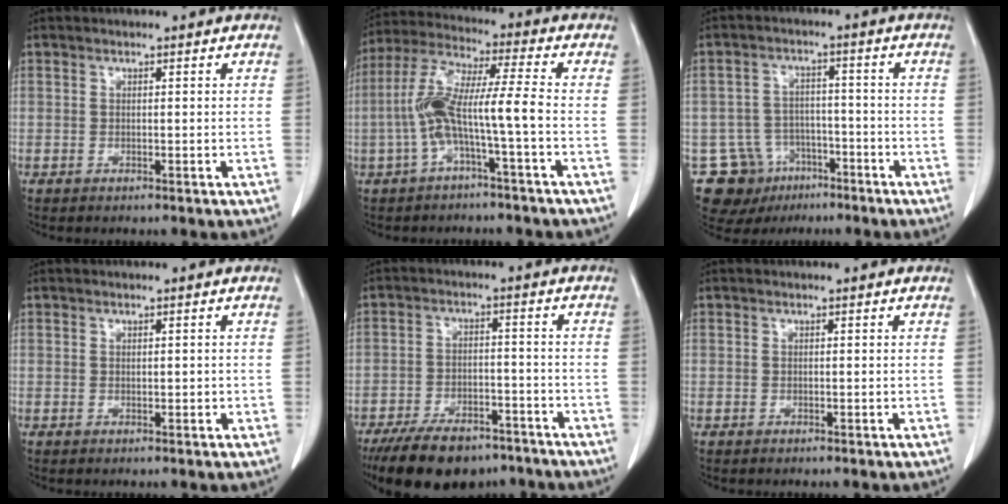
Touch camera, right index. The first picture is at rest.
{"total": 9.2, "force": [-2.4, -0.1, 8.8], "torque": [-0.185, 0.027, -0.048]}
{"total": 11.2, "force": [-6.5, 8.9, 2.0], "torque": [-0.045, 0.033, -0.092]}
{"total": 0.8, "force": [0.0, 0.4, 0.6], "torque": [-0.010, 0.000, 0.002]}
{"total": 13.8, "force": [-10.7, 5.8, 6.6], "torque": [-0.108, -0.004, -0.165]}
{"total": 0.0}